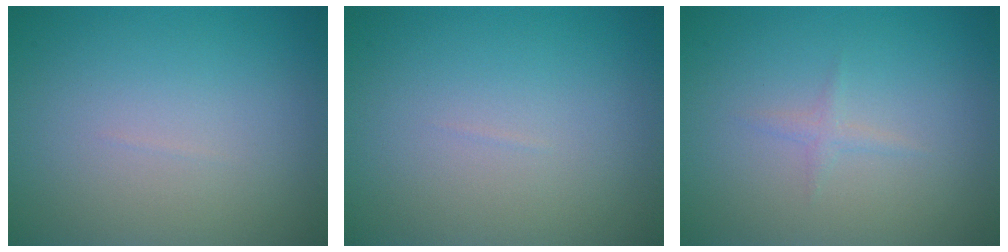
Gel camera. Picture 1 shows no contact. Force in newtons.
{"total": 0.0}
{"total": 0.8, "press": 0.8, "slide": 0.1}